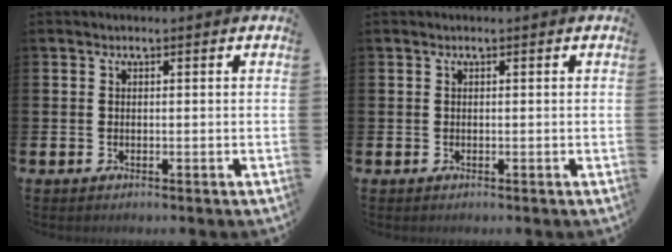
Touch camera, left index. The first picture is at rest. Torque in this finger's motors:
{"motor_torque": [0.00, 0.00, 0.00, 0.00]}